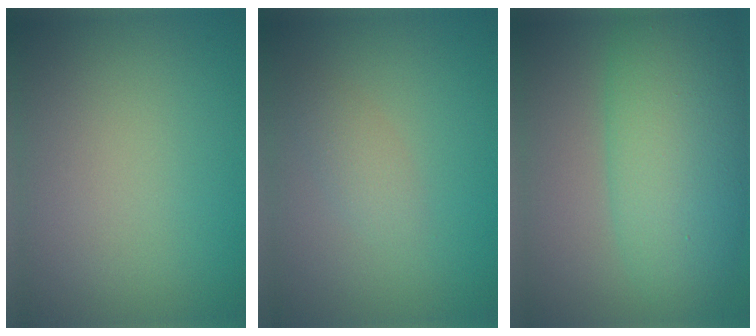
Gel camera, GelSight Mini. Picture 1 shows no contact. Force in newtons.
{"total": 1.4, "press": 1.4, "slide": 0.1}
{"total": 8.7, "press": 8.7, "slide": 0.2}